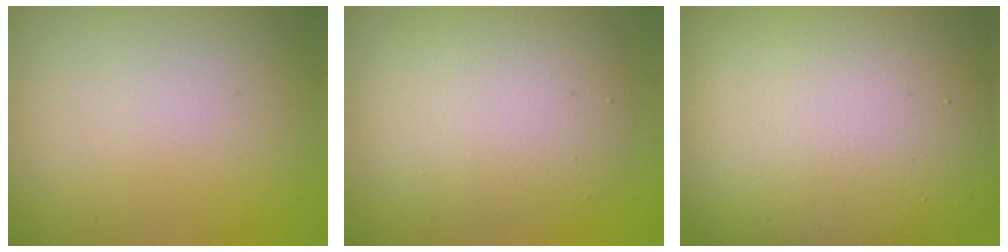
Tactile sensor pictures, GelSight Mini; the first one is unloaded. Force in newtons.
{"total": 5.8, "press": 5.8, "slide": 0.2}
{"total": 20.5, "press": 20.5, "slide": 0.9}